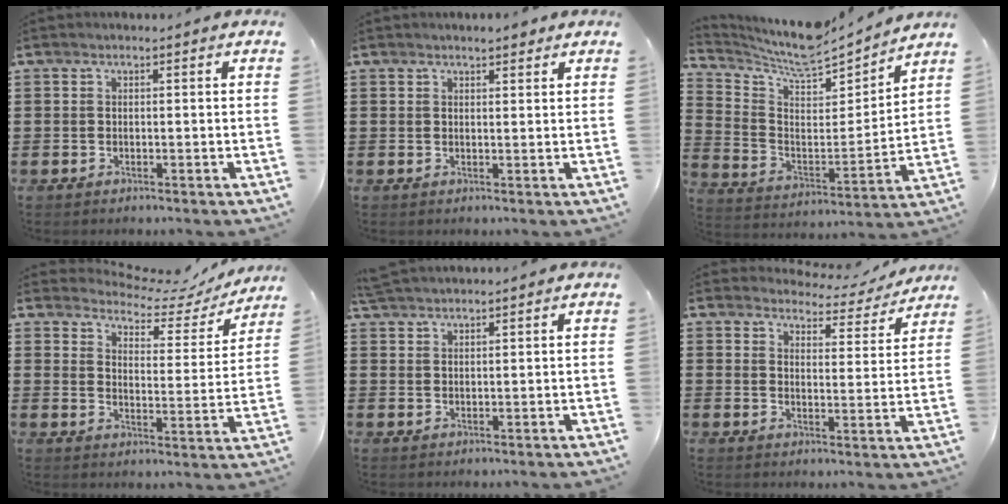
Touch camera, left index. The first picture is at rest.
{"total": 2.0, "force": [1.7, 0.4, 0.9], "torque": [-0.020, 0.004, 0.031]}
{"total": 8.2, "force": [7.5, 1.9, 2.8], "torque": [-0.091, -0.055, 0.129]}
{"total": 5.2, "force": [4.9, 1.5, 1.1], "torque": [-0.037, -0.035, 0.079]}
{"total": 2.5, "force": [2.5, 0.0, 0.4], "torque": [-0.014, 0.000, 0.049]}
{"total": 3.8, "force": [3.7, 0.7, 0.6], "torque": [-0.024, -0.024, 0.060]}